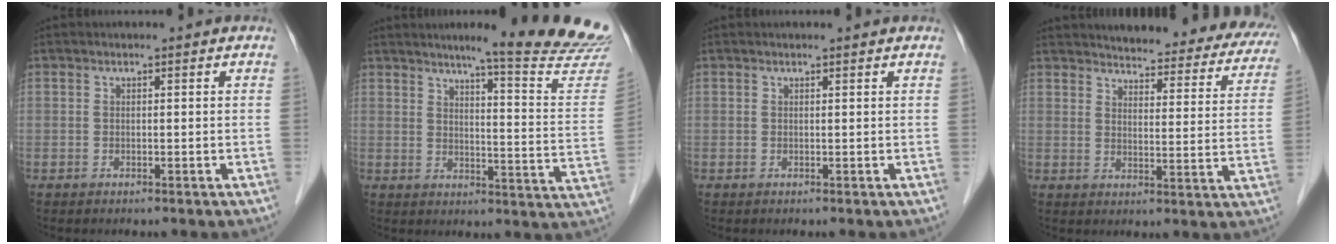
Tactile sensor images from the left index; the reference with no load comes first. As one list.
[{"total": 18.7, "force": [16.6, -1.2, 8.6], "torque": [-0.109, -0.101, 0.191]}, {"total": 0.9, "force": [0.8, 0.0, 0.3], "torque": [-0.011, 0.004, 0.011]}, {"total": 23.1, "force": [21.1, 5.8, 7.5], "torque": [-0.079, -0.042, 0.233]}]